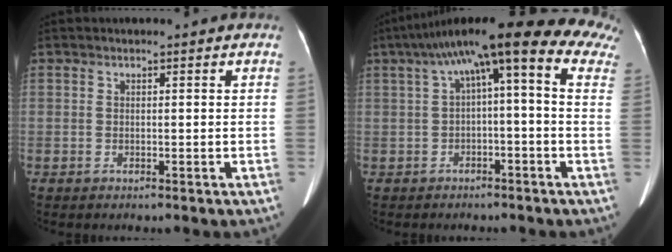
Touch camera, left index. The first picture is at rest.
{"total": 17.8, "force": [9.7, 3.5, 14.5], "torque": [-0.218, 0.073, 0.117]}